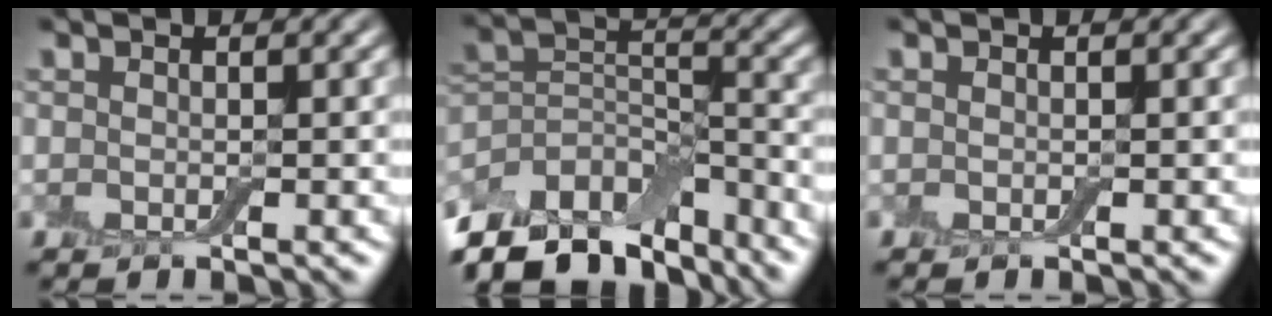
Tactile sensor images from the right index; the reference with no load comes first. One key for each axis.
{"total": 11.3, "fx": -9.0, "fy": 5.1, "fz": 4.6, "tx": -0.086, "ty": 0.018, "tz": -0.159}
{"total": 0.0}